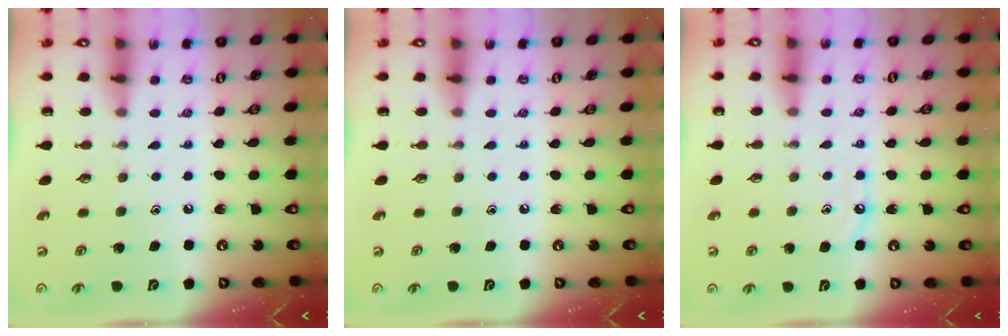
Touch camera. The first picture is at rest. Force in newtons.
{"total": 0.0}
{"total": 5.1, "press": 5.1, "slide": 0.5}